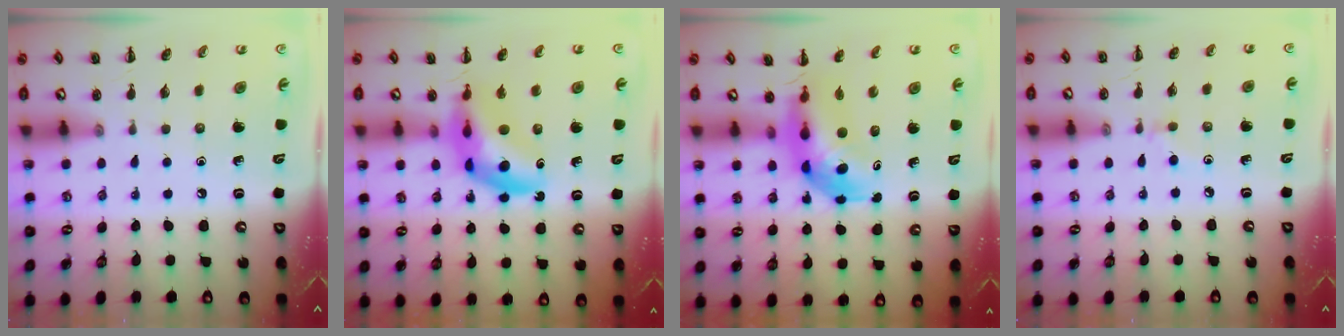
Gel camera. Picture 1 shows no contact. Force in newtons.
{"total": 11.2, "press": 10.7, "slide": 3.3}
{"total": 7.0, "press": 6.7, "slide": 2.0}
{"total": 2.8, "press": 2.6, "slide": 1.1}